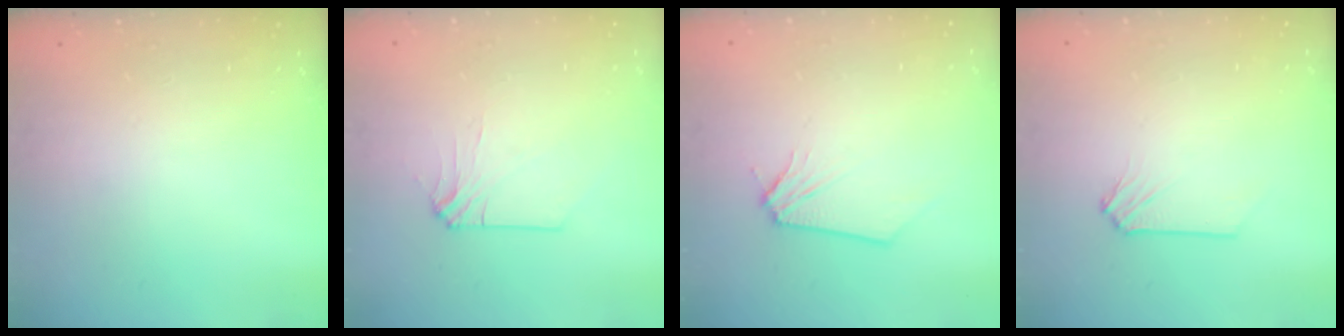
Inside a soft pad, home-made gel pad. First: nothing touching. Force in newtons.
{"total": 3.2, "press": 3.2, "slide": 0.8}
{"total": 0.0}
{"total": 0.0}